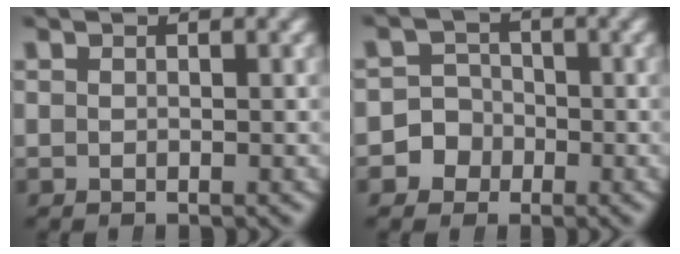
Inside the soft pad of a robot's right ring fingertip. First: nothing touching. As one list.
[{"total": 6.0, "force": [-1.7, 5.6, 1.2], "torque": [-0.044, -0.011, -0.036]}]